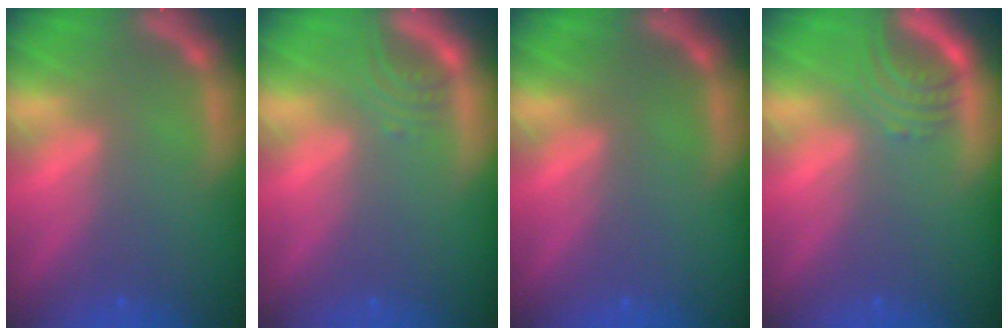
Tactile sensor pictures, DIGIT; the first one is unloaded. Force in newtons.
{"total": 2.0}
{"total": 0.0}
{"total": 3.5}